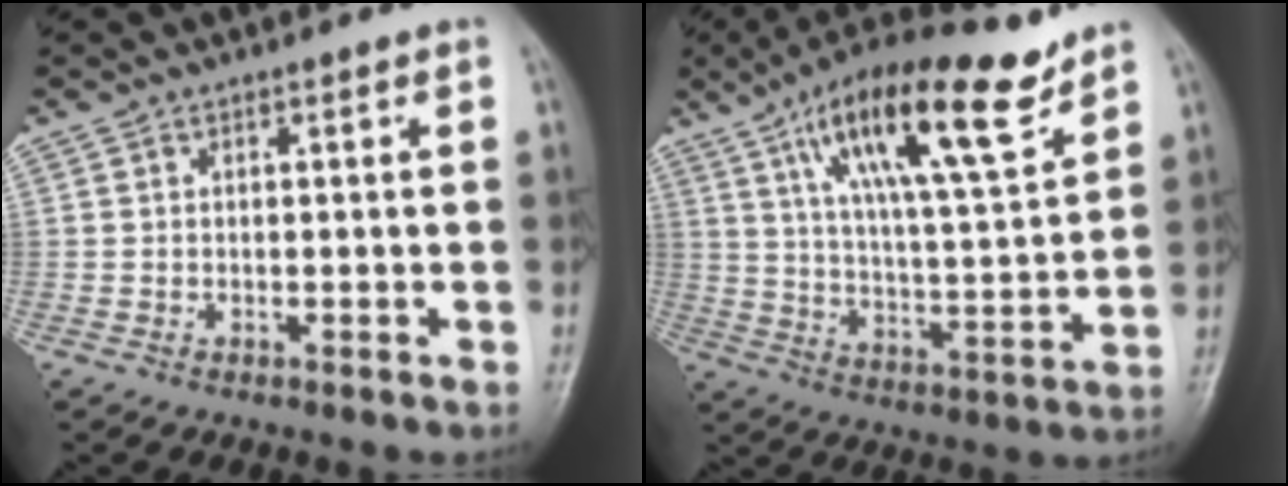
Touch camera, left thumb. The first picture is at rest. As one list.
[{"total": 19.6, "force": [11.6, 5.2, 14.9], "torque": [-0.226, -0.041, 0.199]}]